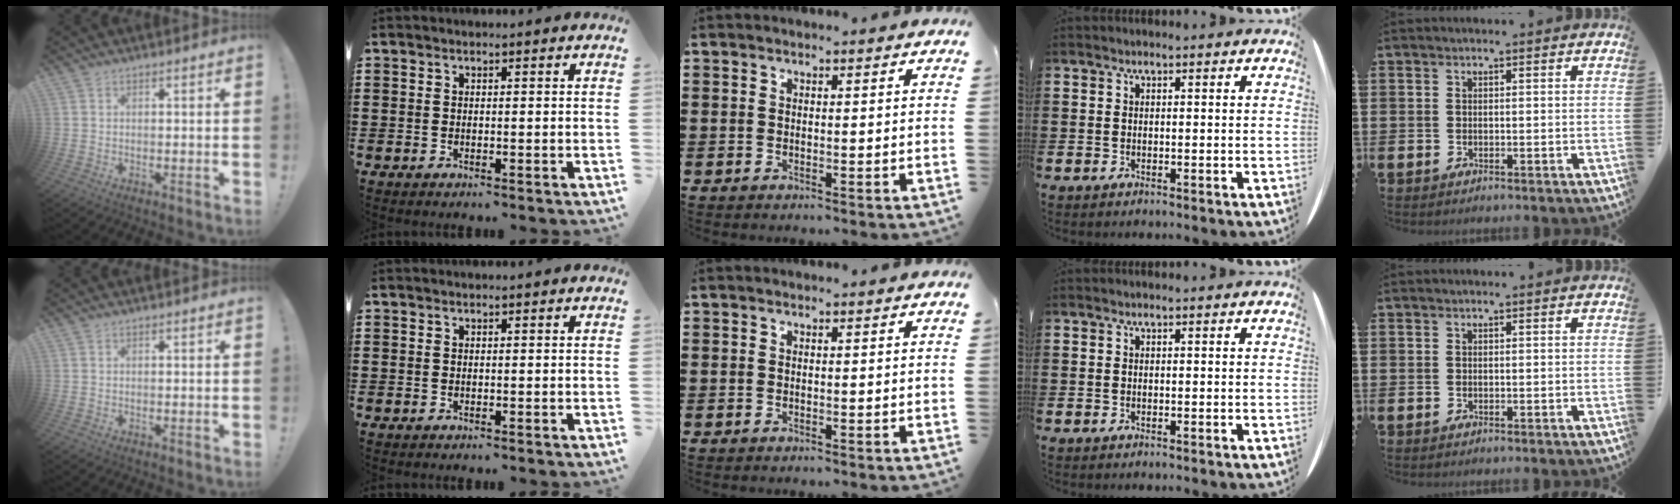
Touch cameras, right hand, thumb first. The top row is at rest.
{}